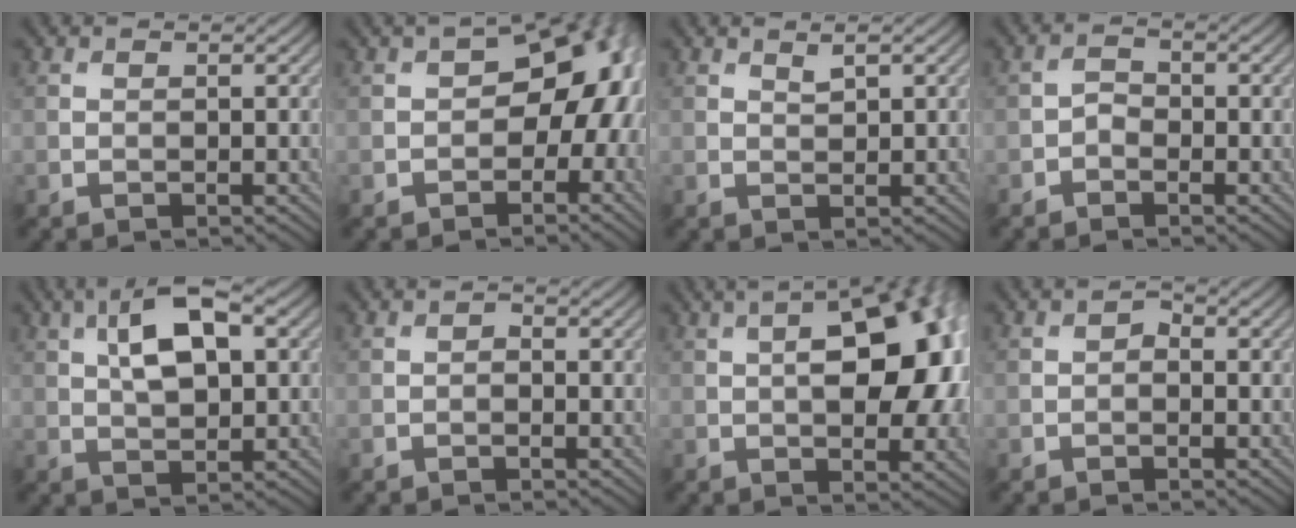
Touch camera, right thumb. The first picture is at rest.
{"total": 9.8, "force": [-0.5, 6.4, 7.4], "torque": [-0.078, 0.010, -0.022]}
{"total": 1.2, "force": [0.9, 0.3, 0.8], "torque": [-0.019, -0.001, 0.019]}
{"total": 1.6, "force": [-0.9, 1.1, 0.8], "torque": [-0.016, 0.006, -0.023]}
{"total": 8.4, "force": [2.6, 3.8, 7.1], "torque": [-0.133, 0.016, 0.040]}
{"total": 0.7, "force": [-0.3, 0.5, 0.5], "torque": [-0.006, 0.001, -0.009]}
{"total": 14.5, "force": [1.2, 7.3, 12.5], "torque": [-0.158, 0.013, 0.007]}
{"total": 1.1, "force": [-0.4, 0.7, 0.7], "torque": [-0.011, 0.001, -0.012]}